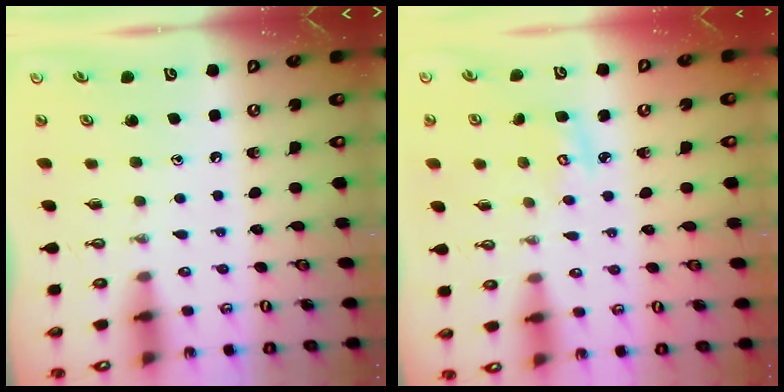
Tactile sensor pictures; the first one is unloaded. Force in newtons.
{"total": 2.9, "press": 2.9, "slide": 0.1}